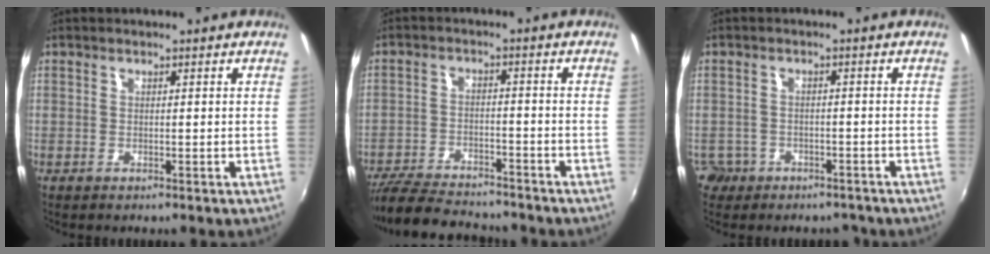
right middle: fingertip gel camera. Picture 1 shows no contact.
{"total": 14.4, "force": [-12.7, 3.6, 5.7], "torque": [-0.138, -0.015, -0.204]}
{"total": 6.2, "force": [-3.6, 4.8, 1.2], "torque": [-0.040, 0.010, -0.048]}